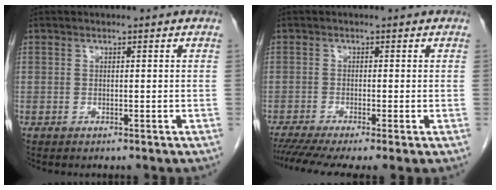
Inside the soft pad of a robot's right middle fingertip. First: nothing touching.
{"total": 7.3, "force": [-5.4, 0.4, 4.9], "torque": [-0.075, -0.016, -0.091]}